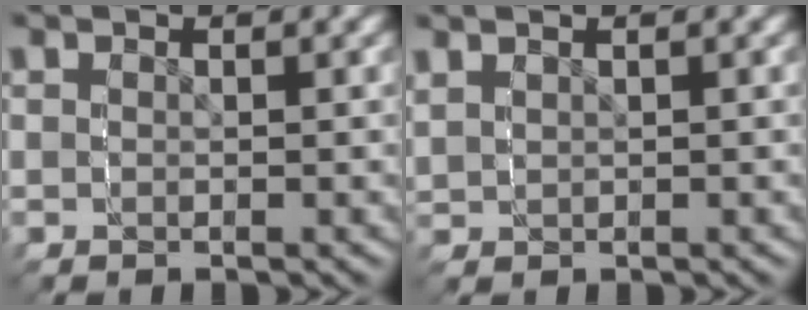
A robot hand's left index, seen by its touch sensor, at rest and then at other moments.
{"total": 0.9, "force": [0.5, 0.7, -0.3], "torque": [-0.004, 0.000, 0.012]}